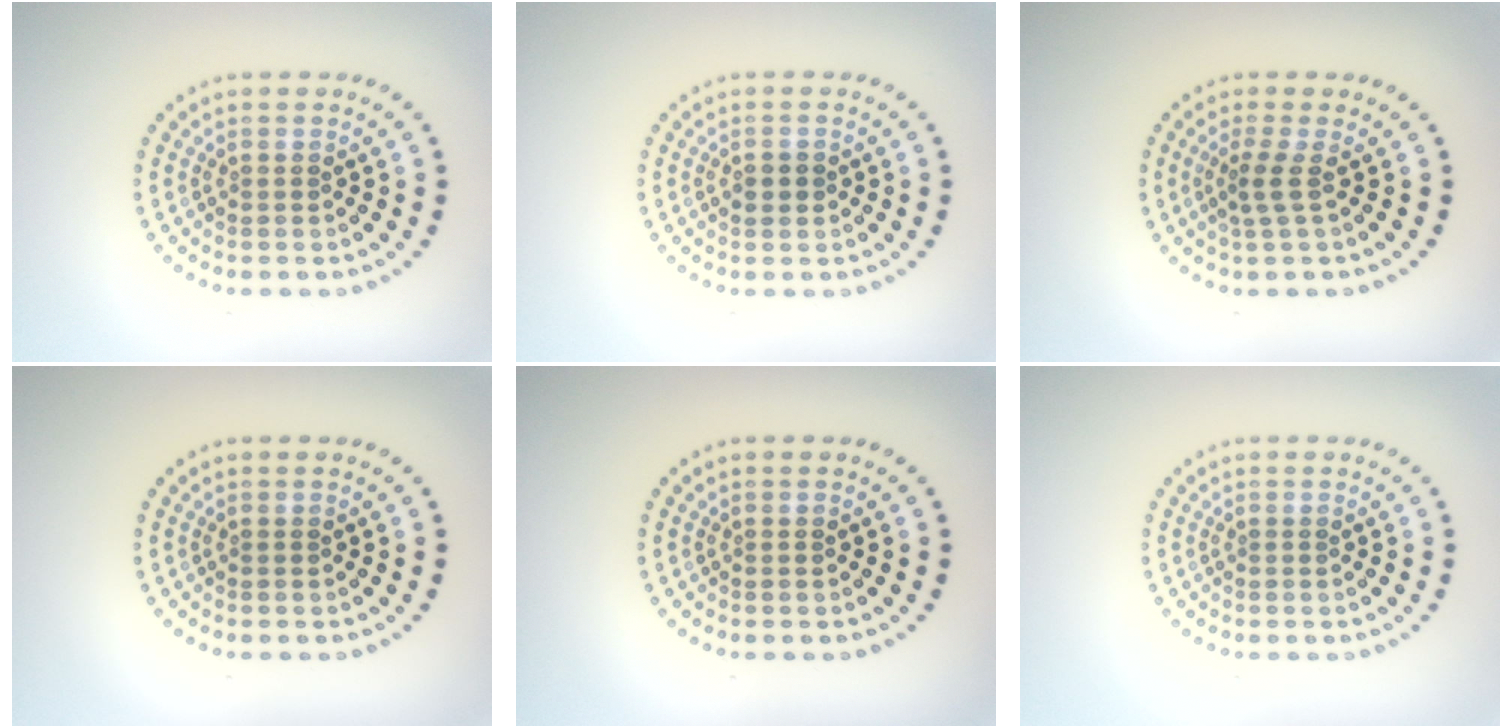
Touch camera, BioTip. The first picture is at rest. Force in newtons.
{"total": 1.8, "press": 1.8, "slide": 0.2}
{"total": 1.9, "press": 1.1, "slide": 1.5}
{"total": 0.0}
{"total": 0.0}
{"total": 0.0}